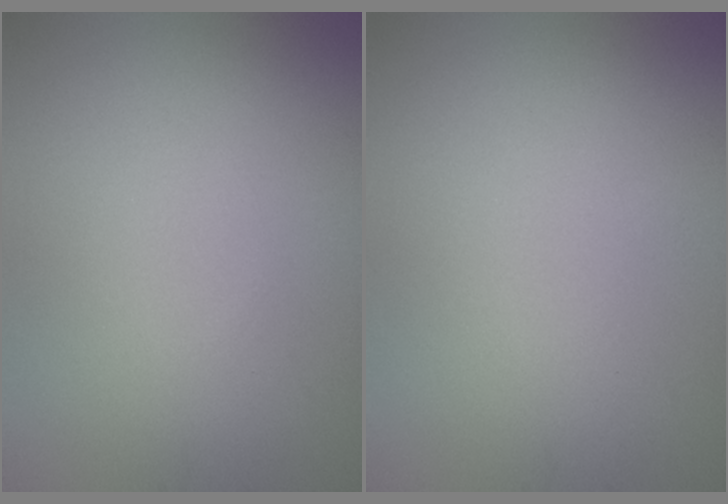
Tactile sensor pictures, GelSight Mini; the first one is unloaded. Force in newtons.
{"total": 0.0}